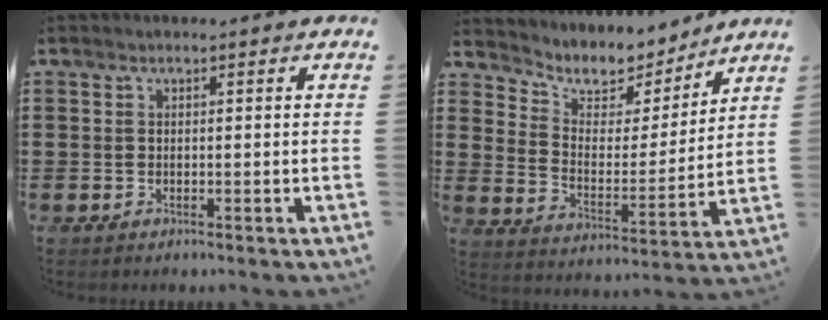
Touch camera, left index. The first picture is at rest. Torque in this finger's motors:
{"motor_torque": [0.20, -0.23, 0.12, 0.05]}